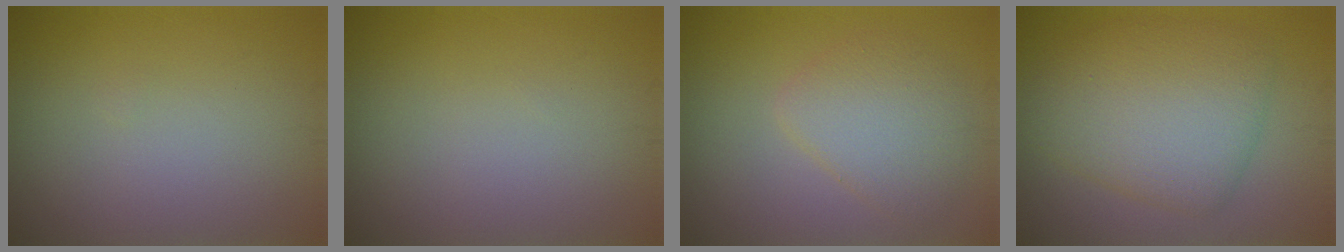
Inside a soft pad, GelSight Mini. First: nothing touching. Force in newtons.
{"total": 0.0}
{"total": 3.3, "press": 3.3, "slide": 0.2}
{"total": 6.5, "press": 6.5, "slide": 0.1}